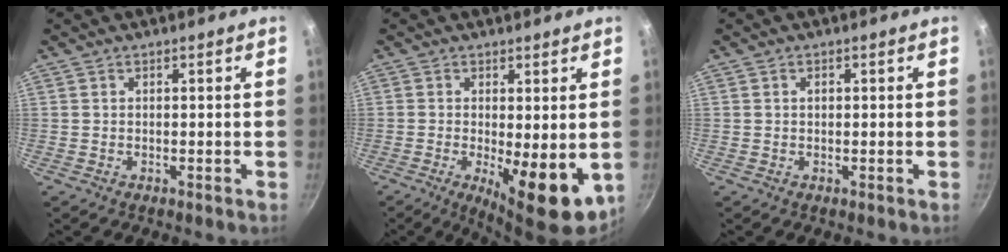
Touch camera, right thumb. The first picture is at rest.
{"total": 10.8, "force": [-1.9, 3.6, 10.0], "torque": [-0.126, -0.010, -0.012]}
{"total": 0.9, "force": [0.2, 0.7, 0.5], "torque": [-0.007, 0.005, 0.003]}